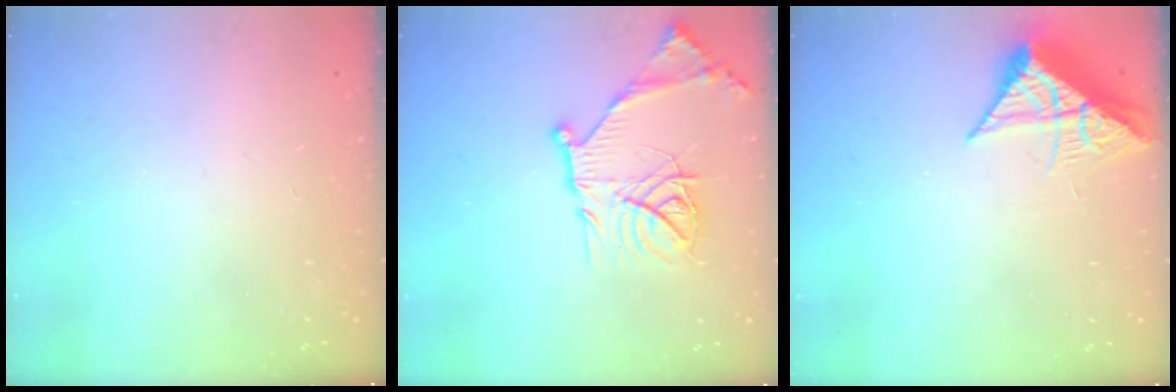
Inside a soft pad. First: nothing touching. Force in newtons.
{"total": 18.5, "press": 18.4, "slide": 1.9}
{"total": 8.1, "press": 8.1, "slide": 0.3}